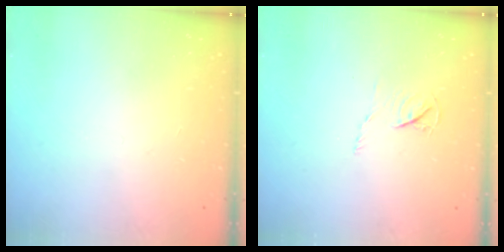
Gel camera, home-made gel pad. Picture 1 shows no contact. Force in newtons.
{"total": 4.4, "press": 4.4, "slide": 0.6}